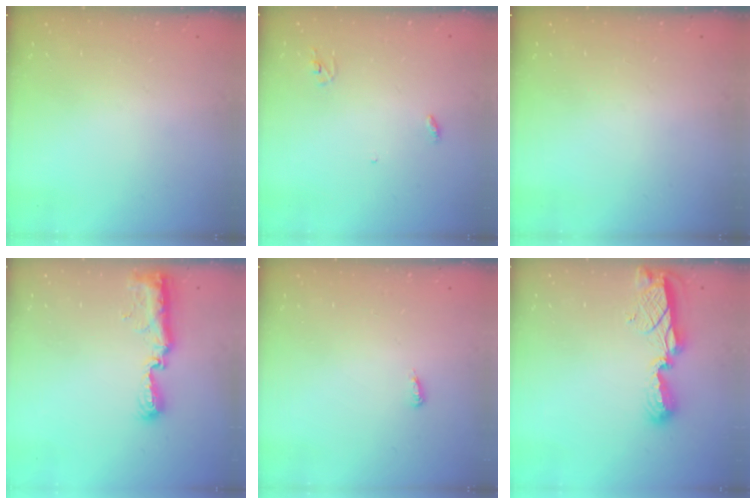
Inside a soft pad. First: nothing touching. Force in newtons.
{"total": 2.9, "press": 2.9, "slide": 0.2}
{"total": 0.0}
{"total": 8.9, "press": 8.9, "slide": 0.8}
{"total": 3.7, "press": 3.7, "slide": 0.2}
{"total": 8.5, "press": 8.4, "slide": 1.2}